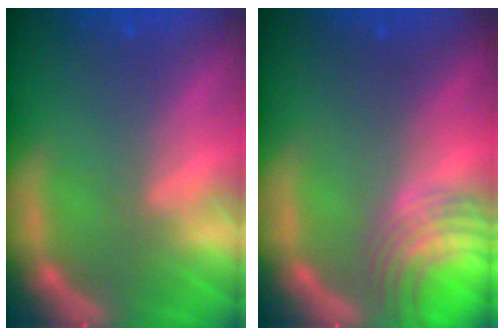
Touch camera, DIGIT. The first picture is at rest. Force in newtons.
{"total": 6.6}